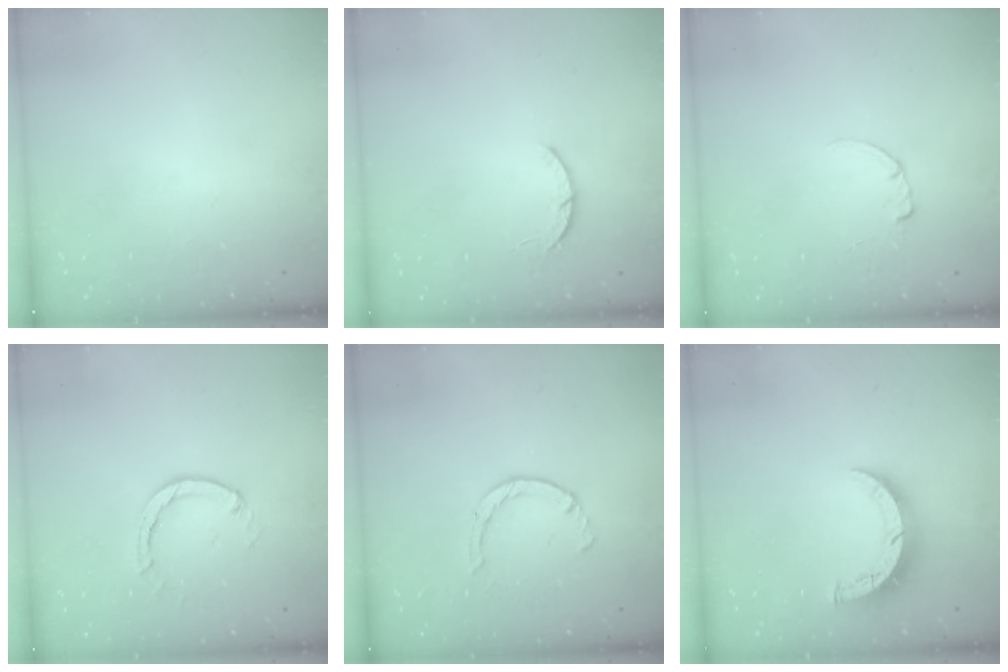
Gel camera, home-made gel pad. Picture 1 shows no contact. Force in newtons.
{"total": 2.9, "press": 2.8, "slide": 0.5}
{"total": 0.6, "press": 0.6, "slide": 0.1}
{"total": 2.7, "press": 2.7, "slide": 0.3}
{"total": 4.1, "press": 4.0, "slide": 0.4}
{"total": 9.0, "press": 9.0, "slide": 0.7}